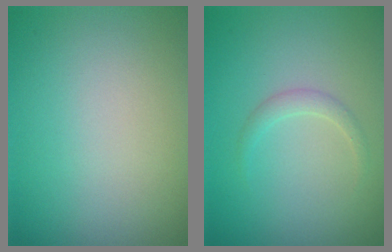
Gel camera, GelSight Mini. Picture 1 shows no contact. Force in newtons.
{"total": 1.1, "press": 1.1, "slide": 0.1}